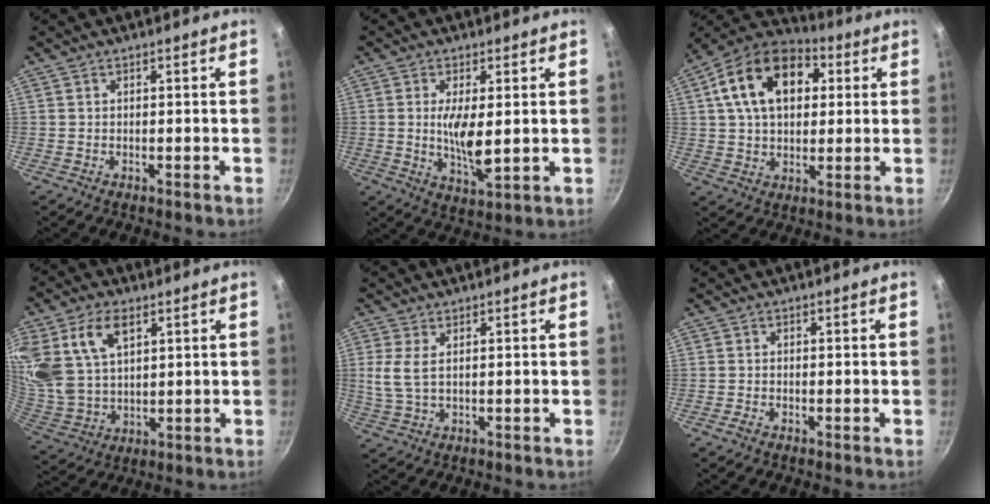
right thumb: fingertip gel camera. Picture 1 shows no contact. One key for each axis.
{"total": 8.0, "fx": 0.5, "fy": 2.7, "fz": 7.5, "tx": -0.141, "ty": -0.018, "tz": 0.014}
{"total": 18.8, "fx": 5.2, "fy": 12.5, "fz": 13.1, "tx": -0.203, "ty": 0.019, "tz": 0.071}
{"total": 17.6, "fx": 7.4, "fy": 11.0, "fz": 11.6, "tx": -0.240, "ty": -0.012, "tz": 0.156}
{"total": 4.8, "fx": 1.1, "fy": 2.3, "fz": 4.1, "tx": -0.092, "ty": -0.002, "tz": 0.025}
{"total": 1.1, "fx": -0.7, "fy": 0.3, "fz": 0.7, "tx": -0.025, "ty": 0.003, "tz": -0.020}